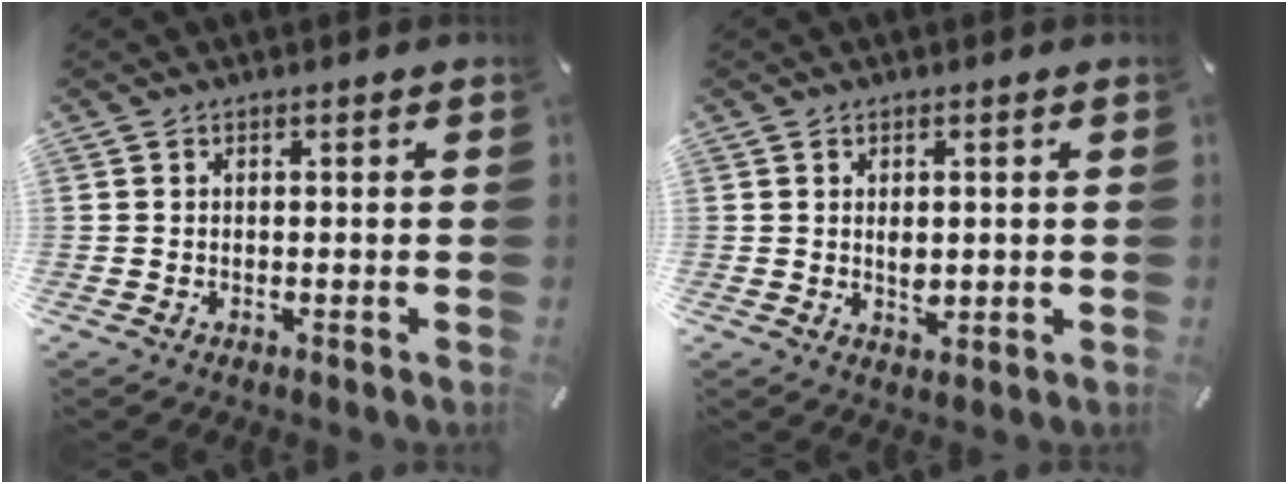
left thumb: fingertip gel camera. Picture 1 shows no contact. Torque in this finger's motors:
{"motor_torque": [0.37, 0.36, 0.19, -0.48, 0.00]}